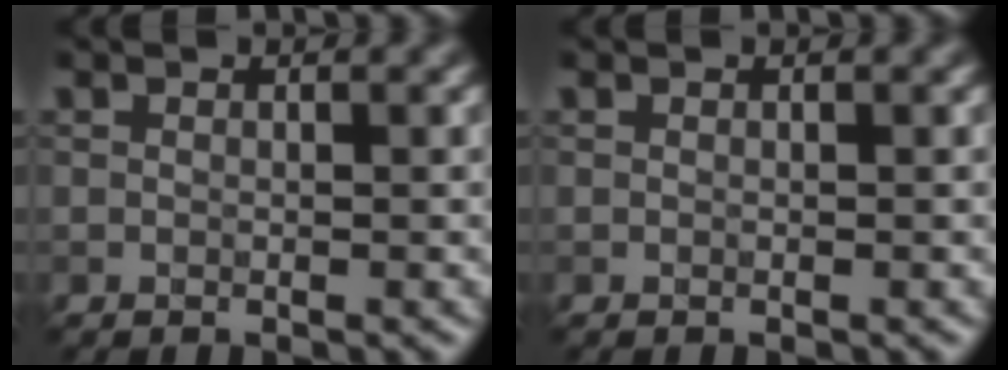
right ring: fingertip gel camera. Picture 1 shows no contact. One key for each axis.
{"total": 0.0}